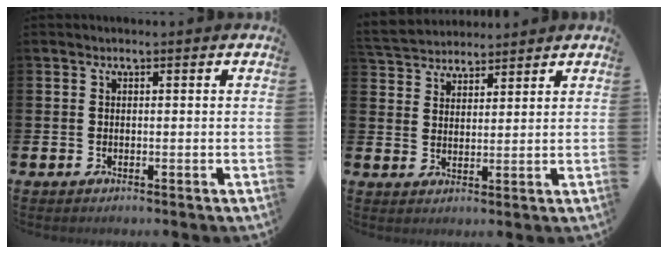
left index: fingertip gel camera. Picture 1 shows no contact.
{"total": 4.5, "force": [4.3, 0.9, 0.8], "torque": [-0.024, -0.016, 0.078]}